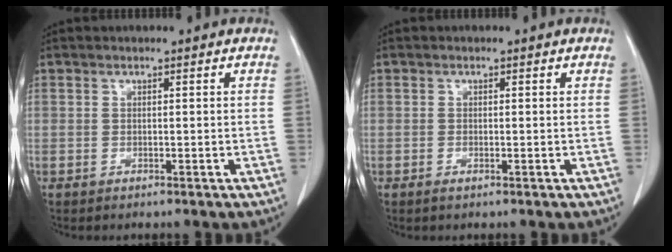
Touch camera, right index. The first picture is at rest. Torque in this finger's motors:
{"motor_torque": [0.08, 0.09, -0.02, 0.02]}